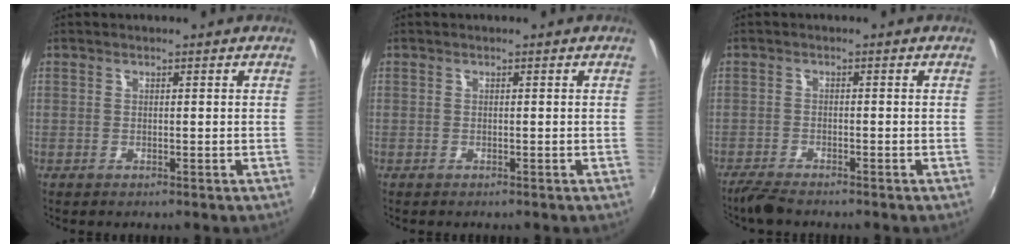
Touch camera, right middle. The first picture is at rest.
{"total": 0.0}
{"total": 4.0, "force": [-3.7, 0.4, 1.6], "torque": [-0.049, -0.016, -0.070]}